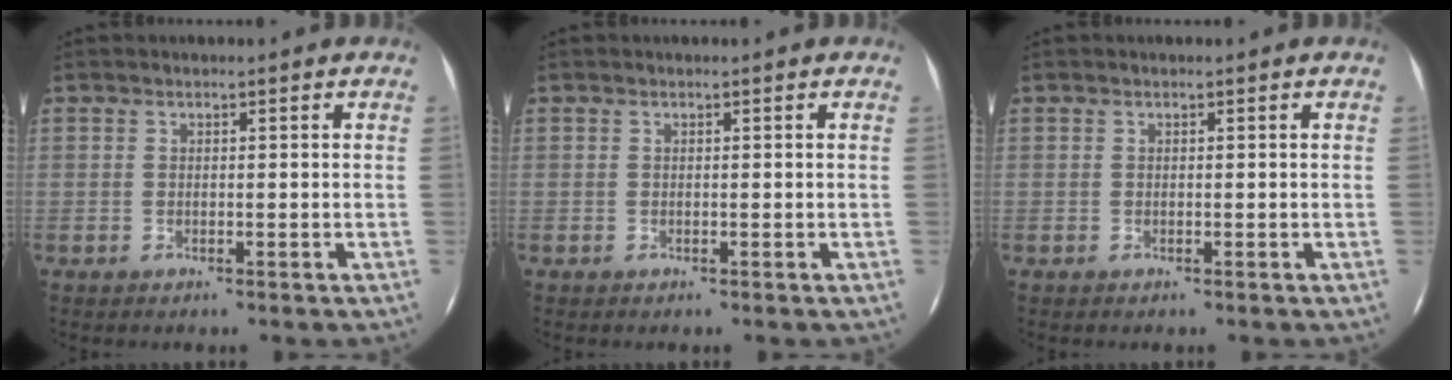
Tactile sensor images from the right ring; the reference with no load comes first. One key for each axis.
{"total": 0.0}
{"total": 0.0}